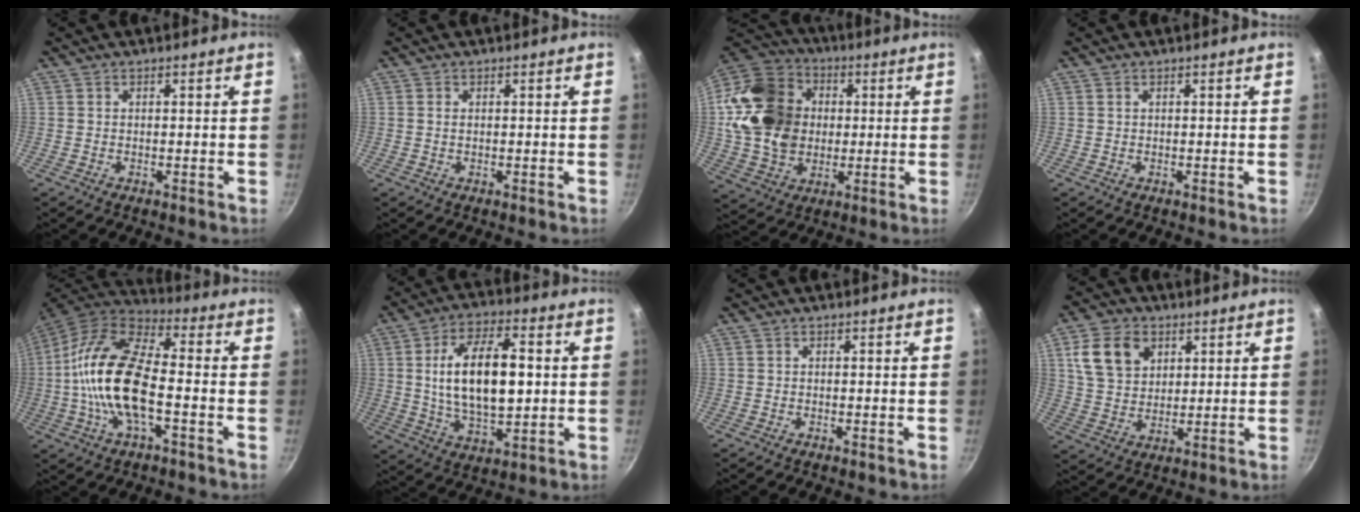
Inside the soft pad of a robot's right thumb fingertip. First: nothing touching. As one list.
[{"total": 0.7, "force": [0.1, 0.4, 0.6], "torque": [-0.014, 0.001, 0.004]}, {"total": 21.4, "force": [1.4, 16.8, 13.2], "torque": [-0.255, 0.016, 0.026]}, {"total": 0.0}, {"total": 18.8, "force": [-2.8, 8.2, 16.7], "torque": [-0.339, 0.032, -0.055]}, {"total": 17.0, "force": [1.8, 8.4, 14.7], "torque": [-0.240, 0.001, 0.034]}, {"total": 0.0}, {"total": 11.2, "force": [4.4, 8.1, 6.2], "torque": [-0.092, -0.008, 0.086]}]